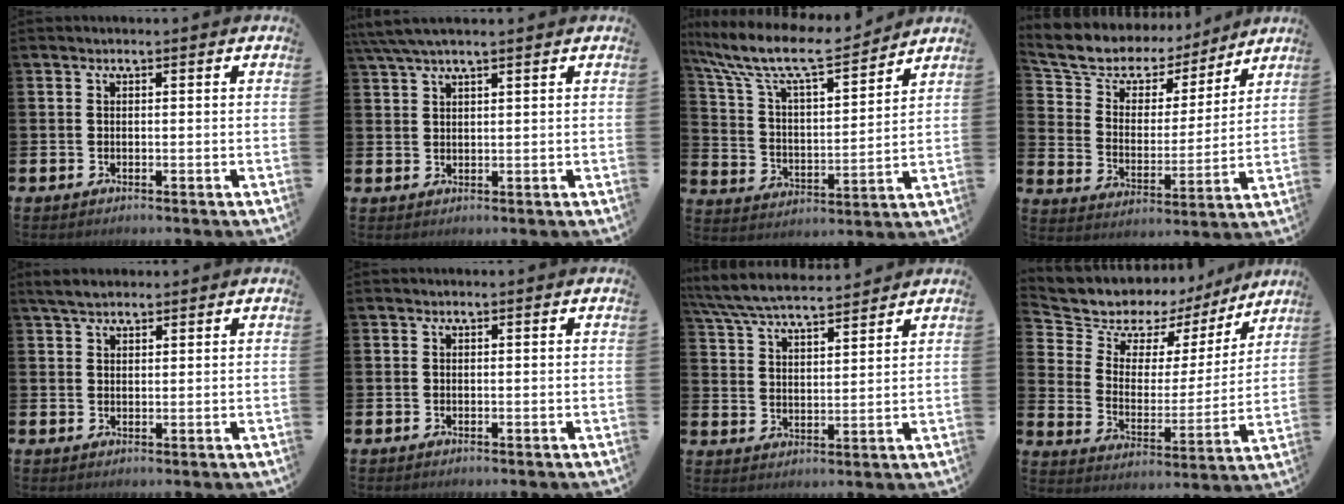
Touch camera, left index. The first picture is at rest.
{"total": 3.8, "force": [3.1, 0.5, 2.2], "torque": [-0.057, 0.000, 0.059]}
{"total": 11.3, "force": [9.7, 2.8, 5.1], "torque": [-0.145, -0.054, 0.168]}
{"total": 9.1, "force": [7.9, 4.2, 1.7], "torque": [-0.080, -0.052, 0.141]}
{"total": 3.4, "force": [3.0, 1.1, 1.2], "torque": [-0.022, -0.004, 0.054]}
{"total": 0.0}
{"total": 7.0, "force": [6.7, 0.9, 1.7], "torque": [-0.063, -0.031, 0.122]}
{"total": 7.9, "force": [6.8, 3.8, 1.1], "torque": [-0.070, -0.055, 0.118]}